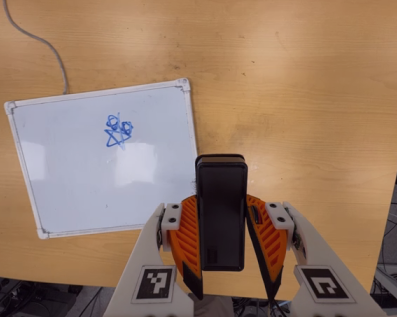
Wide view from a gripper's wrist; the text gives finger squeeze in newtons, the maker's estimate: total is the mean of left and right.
{"total": 5.8, "left": 4.6, "right": 7.1}